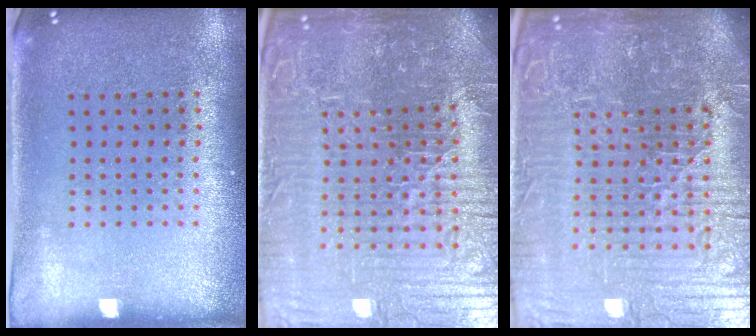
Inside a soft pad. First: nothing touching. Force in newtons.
{"total": 6.7, "press": 6.2, "slide": 2.5}
{"total": 8.0, "press": 7.0, "slide": 3.7}